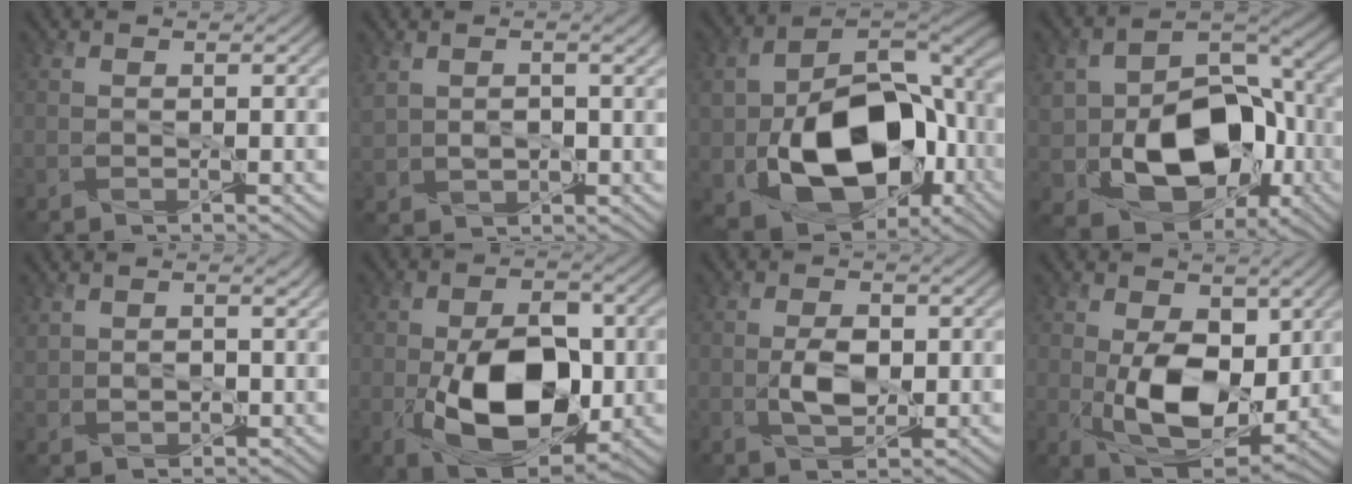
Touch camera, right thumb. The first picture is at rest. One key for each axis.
{"total": 3.9, "fx": 0.5, "fy": 2.9, "fz": 2.6, "tx": -0.072, "ty": -0.011, "tz": 0.015}
{"total": 18.2, "fx": -4.7, "fy": 12.2, "fz": 12.7, "tx": -0.239, "ty": -0.035, "tz": -0.070}
{"total": 16.0, "fx": -4.5, "fy": 11.1, "fz": 10.7, "tx": -0.172, "ty": -0.024, "tz": -0.076}
{"total": 2.6, "fx": 1.0, "fy": 1.9, "fz": 1.4, "tx": -0.048, "ty": -0.004, "tz": 0.022}
{"total": 13.4, "fx": -3.0, "fy": 7.7, "fz": 10.6, "tx": -0.186, "ty": -0.018, "tz": -0.050}
{"total": 4.2, "fx": -0.6, "fy": 2.2, "fz": 3.5, "tx": -0.070, "ty": 0.002, "tz": -0.012}
{"total": 11.3, "fx": 0.0, "fy": 6.7, "fz": 9.1, "tx": -0.178, "ty": -0.006, "tz": 0.001}